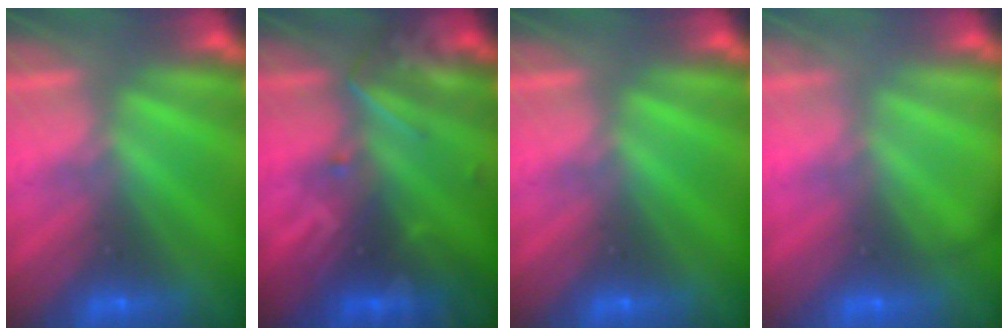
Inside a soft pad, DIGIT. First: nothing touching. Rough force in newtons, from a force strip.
{"total": 2.7}
{"total": 0.0}
{"total": 2.1}